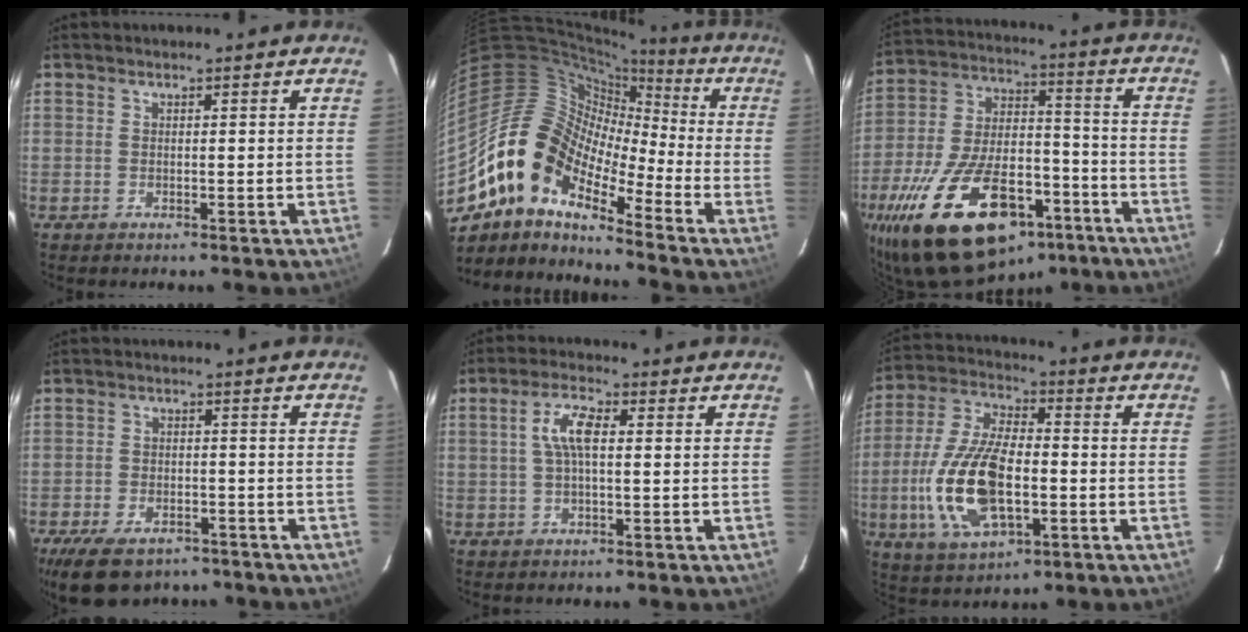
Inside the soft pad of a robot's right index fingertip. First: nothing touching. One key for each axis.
{"total": 15.2, "fx": -10.0, "fy": 7.1, "fz": 9.1, "tx": -0.148, "ty": 0.004, "tz": -0.210}
{"total": 28.0, "fx": -16.6, "fy": 13.6, "fz": 18.0, "tx": -0.348, "ty": -0.007, "tz": -0.253}
{"total": 12.6, "fx": -8.9, "fy": 6.6, "fz": 6.1, "tx": -0.146, "ty": -0.008, "tz": -0.139}
{"total": 5.5, "fx": 0.7, "fy": 1.9, "fz": 5.1, "tx": -0.102, "ty": 0.013, "tz": 0.013}
{"total": 17.4, "fx": -3.8, "fy": 7.9, "fz": 15.0, "tx": -0.323, "ty": -0.005, "tz": -0.067}